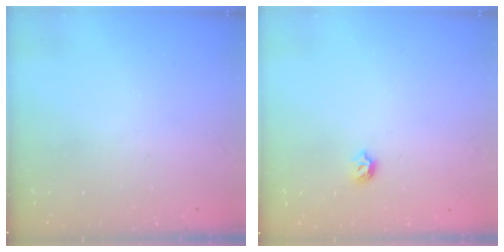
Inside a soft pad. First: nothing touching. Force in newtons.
{"total": 4.8, "press": 4.7, "slide": 1.0}